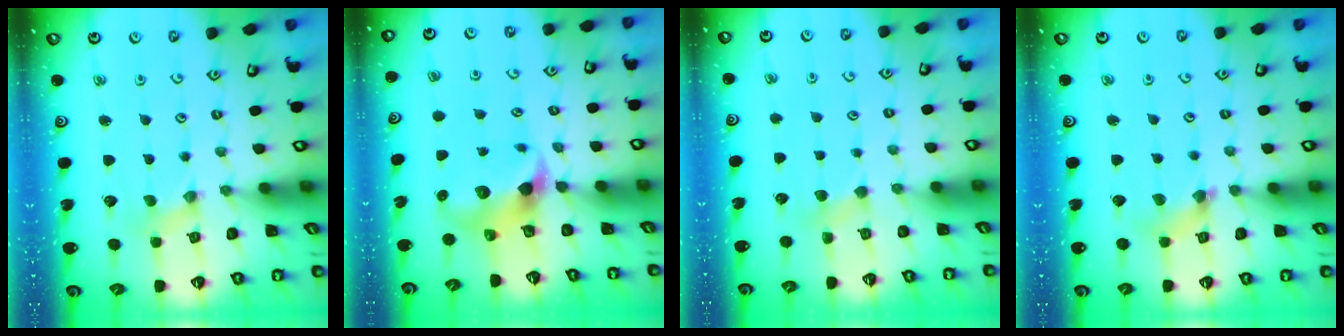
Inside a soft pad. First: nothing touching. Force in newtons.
{"total": 7.0, "press": 7.0, "slide": 1.1}
{"total": 2.9, "press": 2.9, "slide": 0.5}
{"total": 3.9, "press": 3.9, "slide": 0.4}